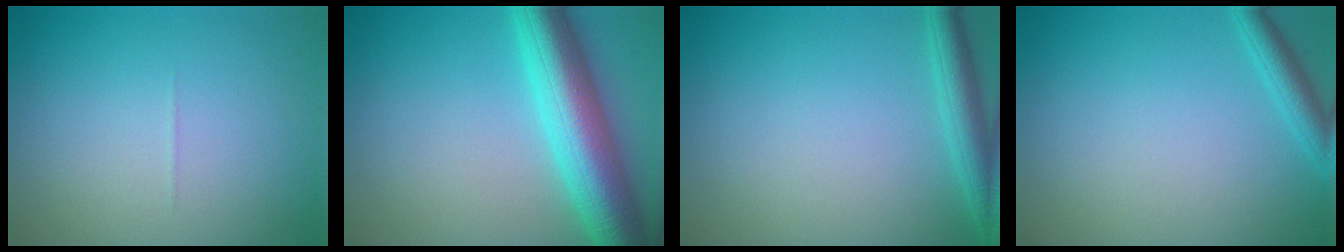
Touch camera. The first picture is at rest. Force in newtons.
{"total": 8.9, "press": 8.9, "slide": 0.2}
{"total": 3.0, "press": 3.0, "slide": 0.1}
{"total": 2.0, "press": 2.0, "slide": 0.1}